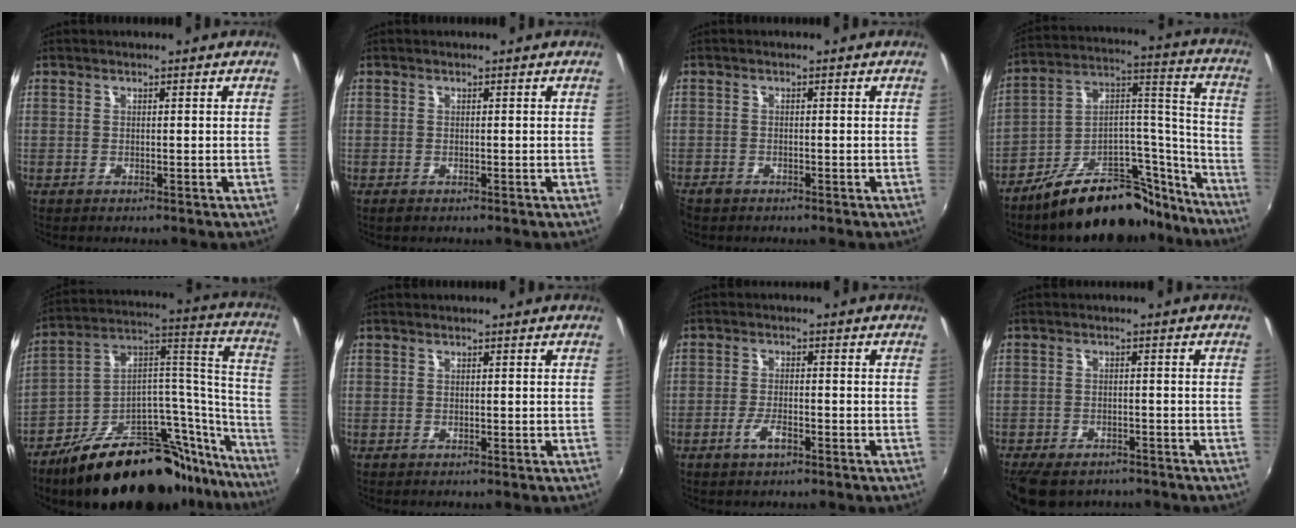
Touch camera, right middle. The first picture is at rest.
{"total": 0.5, "force": [-0.3, 0.3, 0.2], "torque": [-0.005, -0.004, -0.007]}
{"total": 1.8, "force": [-1.5, 0.9, 0.6], "torque": [-0.017, -0.005, -0.029]}
{"total": 22.8, "force": [-18.0, 9.1, 10.6], "torque": [-0.136, 0.069, -0.260]}
{"total": 32.3, "force": [-22.8, 12.6, 19.1], "torque": [-0.229, 0.058, -0.333]}
{"total": 0.0}
{"total": 3.5, "force": [-2.1, 1.0, 2.6], "torque": [-0.059, -0.002, -0.038]}
{"total": 8.8, "force": [-6.8, 4.0, 4.0], "torque": [-0.096, -0.018, -0.106]}